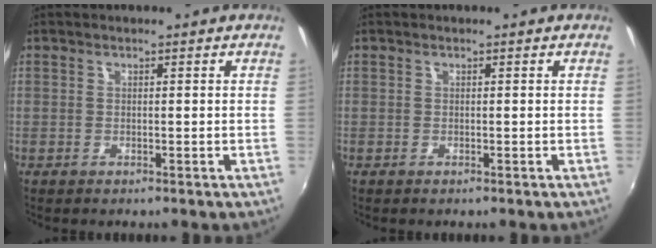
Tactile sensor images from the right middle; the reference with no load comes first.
{"total": 0.0}